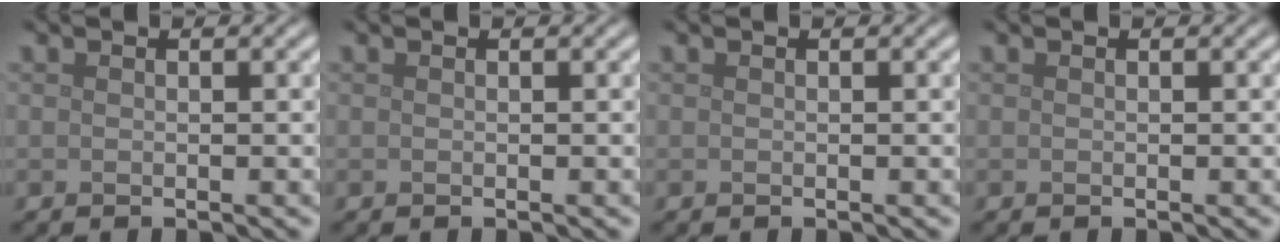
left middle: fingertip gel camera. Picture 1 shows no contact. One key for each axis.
{"total": 0.0}
{"total": 0.0}
{"total": 0.0}